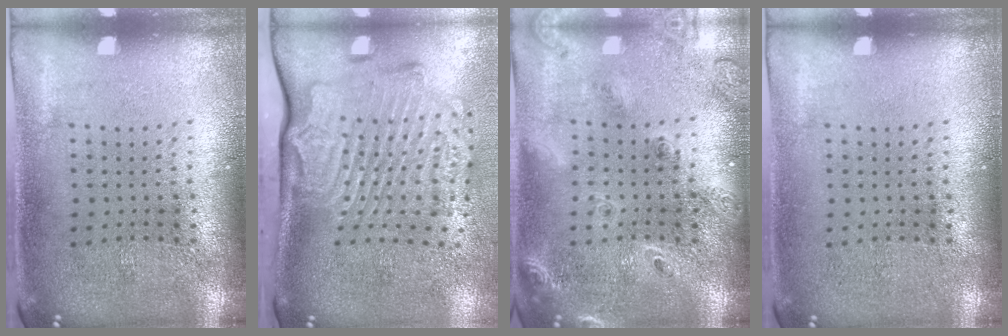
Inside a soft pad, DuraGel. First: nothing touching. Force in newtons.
{"total": 3.3, "press": 2.3, "slide": 2.3}
{"total": 1.7, "press": 1.6, "slide": 0.8}
{"total": 0.0}